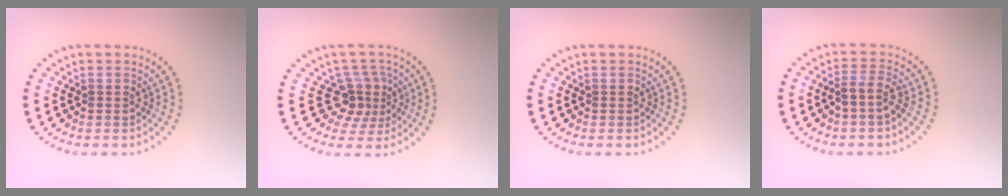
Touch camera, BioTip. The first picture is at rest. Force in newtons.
{"total": 3.2, "press": 2.3, "slide": 2.3}
{"total": 0.0}
{"total": 1.9, "press": 1.5, "slide": 1.2}